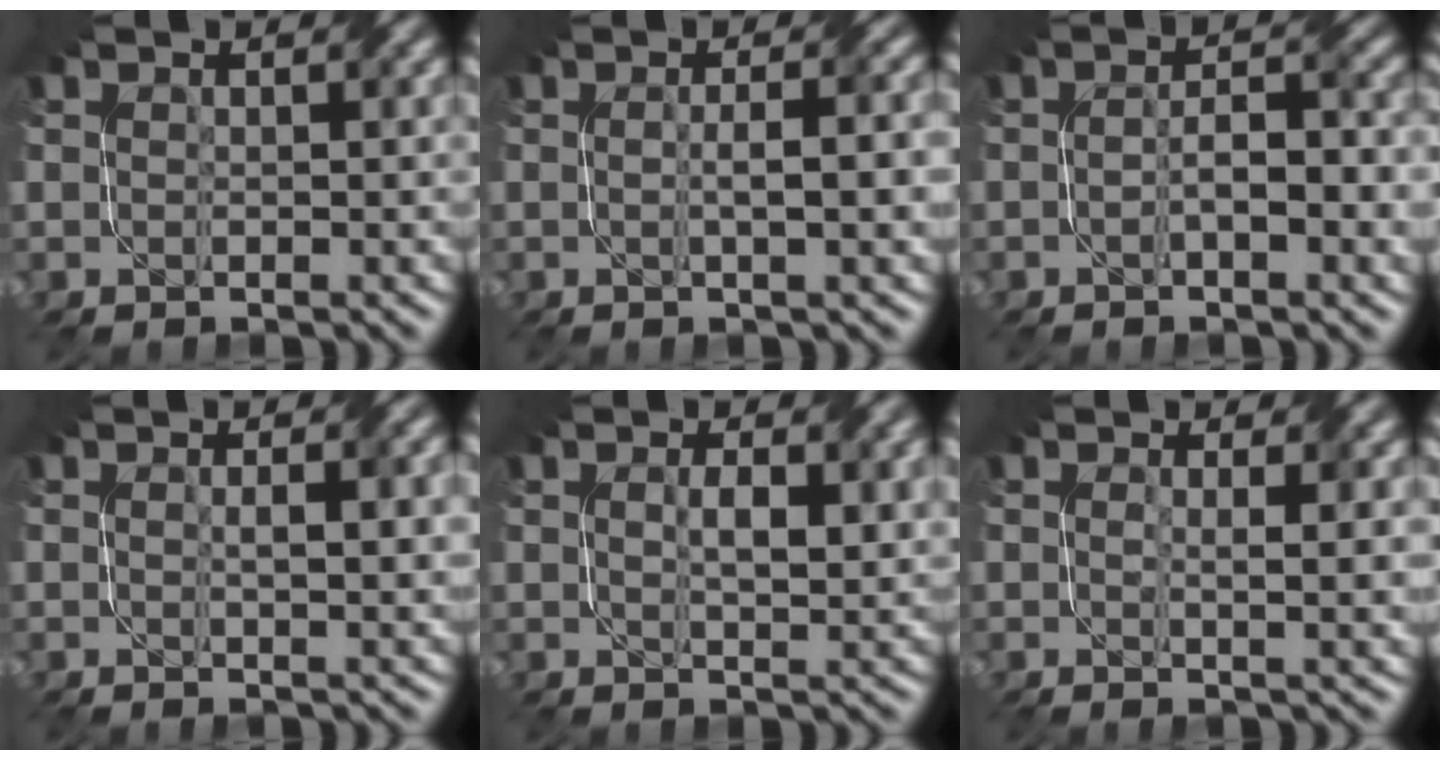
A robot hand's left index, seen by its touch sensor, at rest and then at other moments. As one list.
[{"total": 3.9, "force": [0.0, 1.0, 3.8], "torque": [-0.043, 0.009, -0.005]}, {"total": 4.1, "force": [-0.8, 1.1, 3.9], "torque": [-0.067, 0.004, -0.015]}, {"total": 3.3, "force": [0.4, 0.6, 3.2], "torque": [-0.046, 0.004, 0.007]}, {"total": 2.9, "force": [0.7, 0.8, 2.6], "torque": [-0.051, 0.000, 0.015]}, {"total": 2.7, "force": [0.7, 0.6, 2.5], "torque": [-0.035, -0.002, 0.011]}]